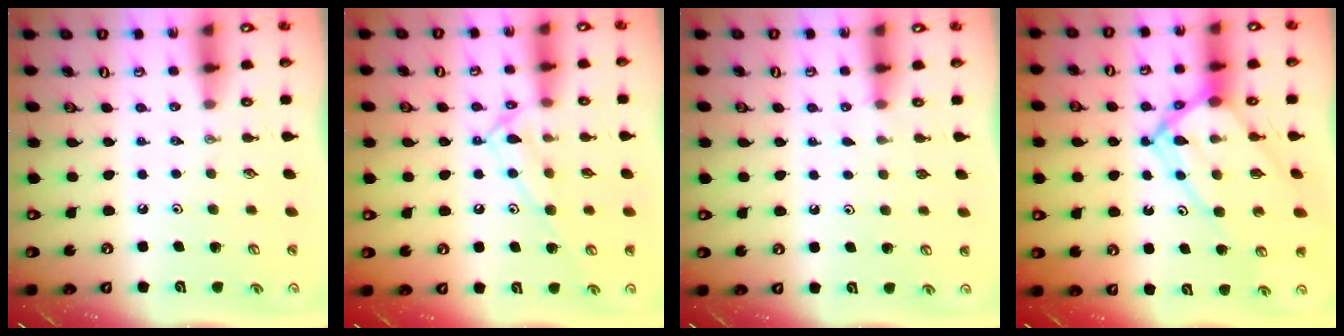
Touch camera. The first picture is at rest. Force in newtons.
{"total": 12.7, "press": 12.7, "slide": 0.9}
{"total": 1.7, "press": 1.6, "slide": 0.2}
{"total": 14.7, "press": 14.7, "slide": 1.3}